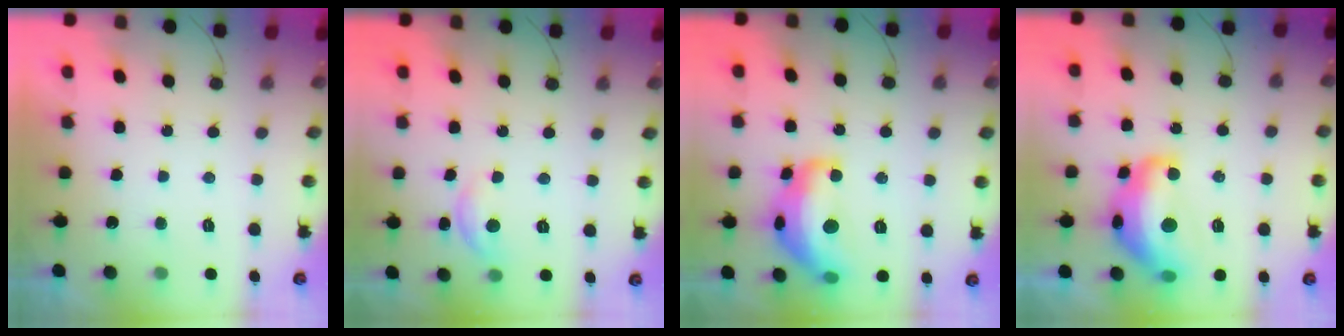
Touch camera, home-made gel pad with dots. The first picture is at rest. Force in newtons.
{"total": 6.9, "press": 6.9, "slide": 0.5}
{"total": 17.5, "press": 17.5, "slide": 1.0}
{"total": 16.2, "press": 16.2, "slide": 1.0}